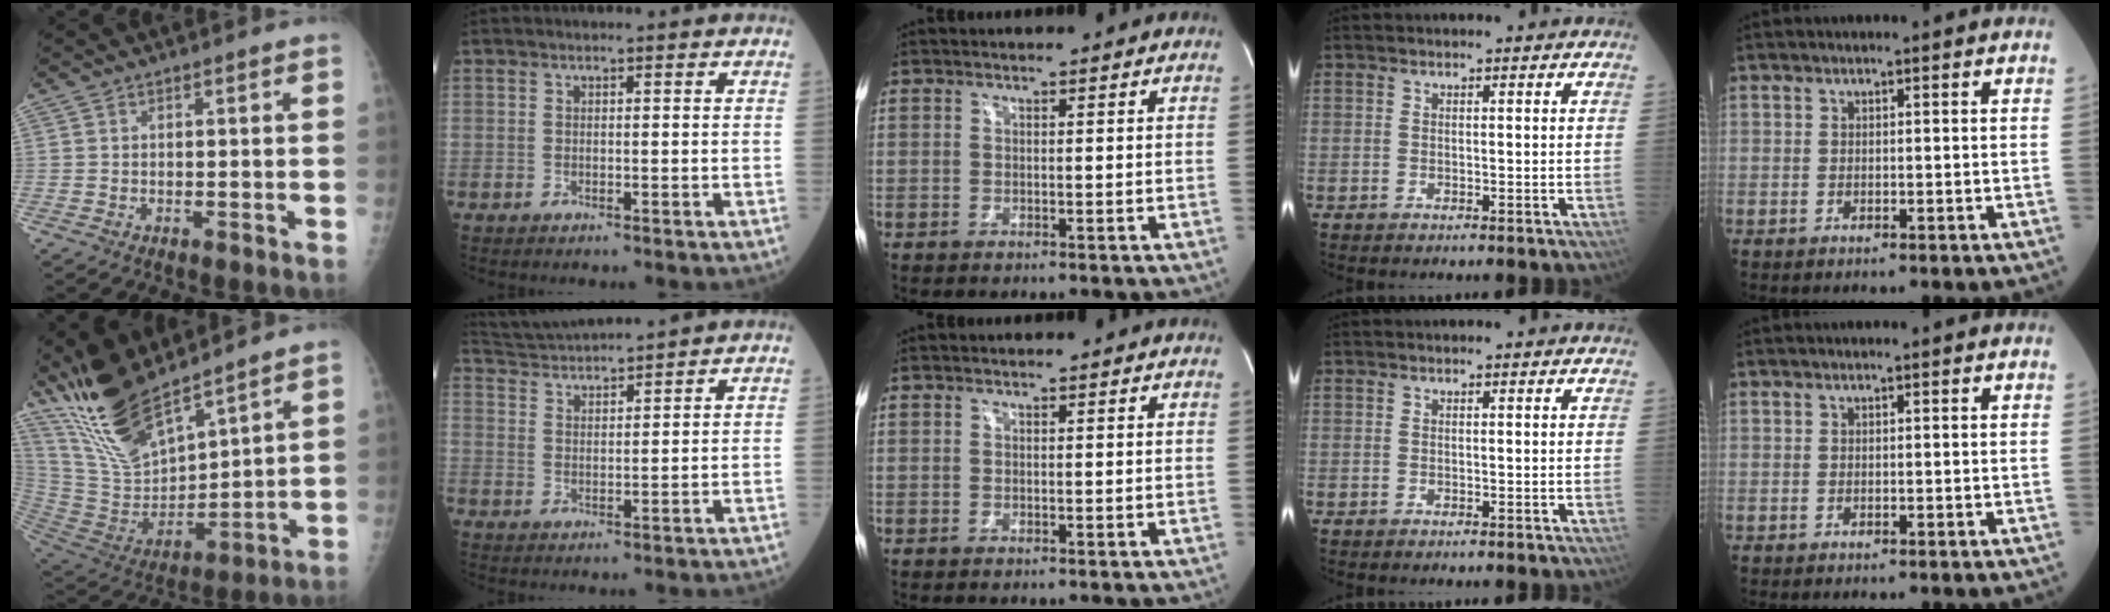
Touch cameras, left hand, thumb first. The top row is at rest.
{"thumb": {"total": 17.3, "force": [14.4, 4.5, 8.3], "torque": [-0.129, -0.078, 0.293]}, "index": {"total": 6.9, "force": [6.7, -1.5, 1.2], "torque": [-0.034, 0.013, 0.127]}}